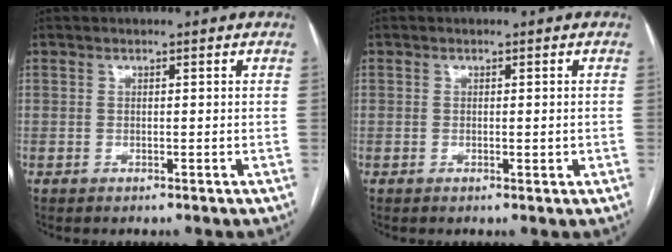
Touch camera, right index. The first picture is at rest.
{"total": 1.3, "force": [-0.2, 0.4, 1.2], "torque": [-0.017, 0.000, 0.000]}